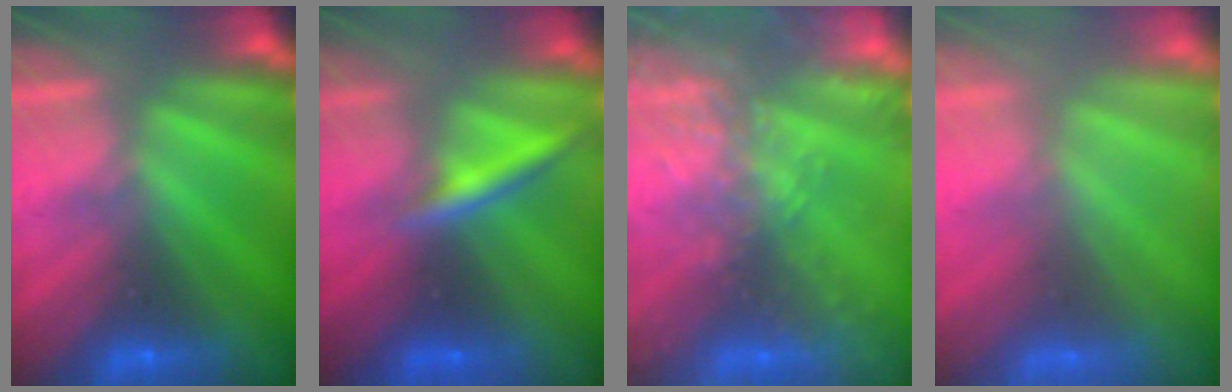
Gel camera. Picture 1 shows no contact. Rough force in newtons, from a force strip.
{"total": 2.5}
{"total": 5.9}
{"total": 7.5}